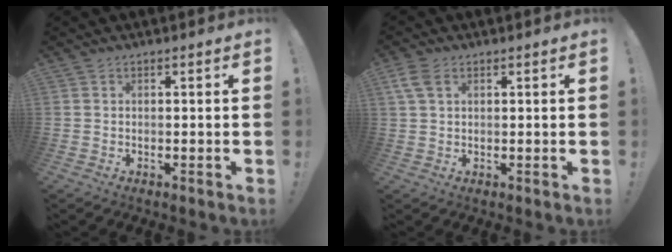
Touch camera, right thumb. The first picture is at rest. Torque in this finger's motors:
{"motor_torque": [0.12, 0.11, 0.14, 0.06, 0.00]}